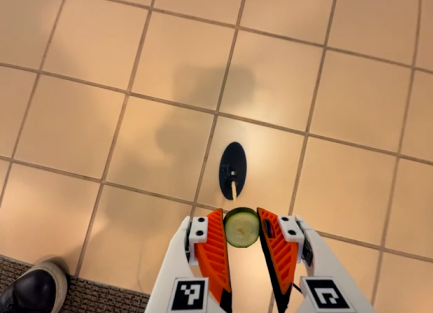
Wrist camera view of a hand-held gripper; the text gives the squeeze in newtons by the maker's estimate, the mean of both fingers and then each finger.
{"total": 6.4, "left": 6.1, "right": 6.7}